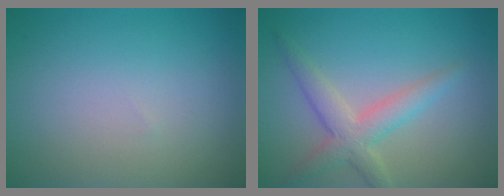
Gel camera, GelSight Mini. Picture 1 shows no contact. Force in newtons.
{"total": 3.4, "press": 3.4, "slide": 0.1}